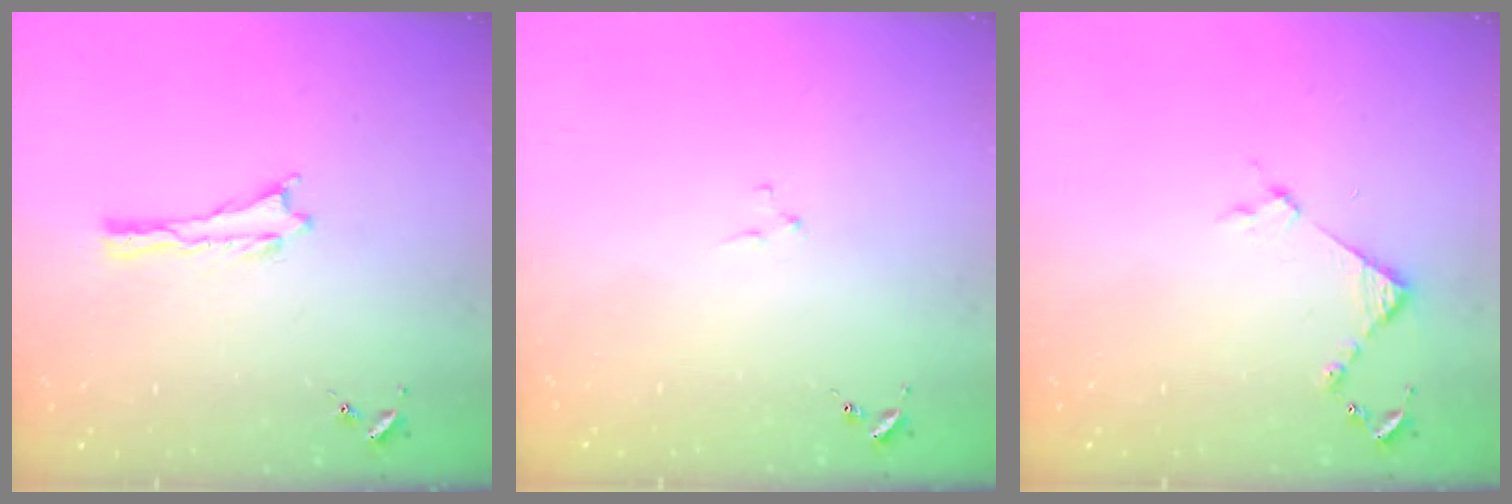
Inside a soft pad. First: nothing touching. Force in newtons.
{"total": 2.1, "press": 2.1, "slide": 0.2}
{"total": 3.5, "press": 3.5, "slide": 0.3}